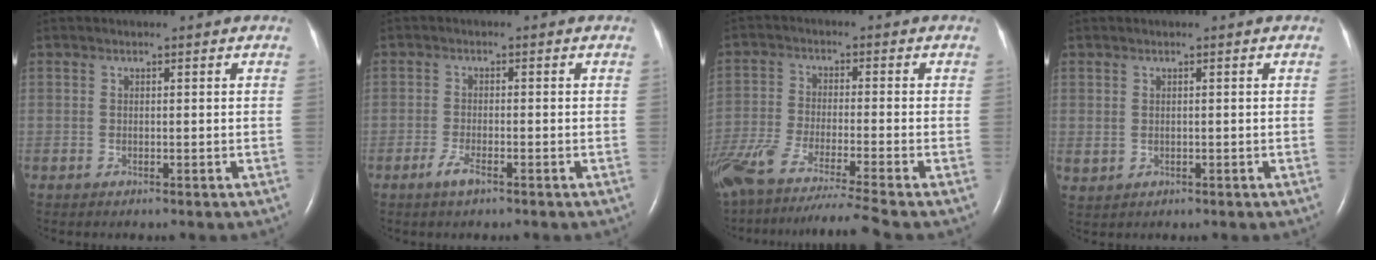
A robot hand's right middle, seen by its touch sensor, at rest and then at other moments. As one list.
[{"total": 2.3, "force": [-1.5, 0.3, 1.7], "torque": [-0.039, -0.003, -0.031]}, {"total": 16.9, "force": [-14.3, -1.7, 8.8], "torque": [-0.168, -0.055, -0.244]}, {"total": 1.2, "force": [0.4, 0.9, 0.7], "torque": [-0.018, 0.000, 0.016]}]